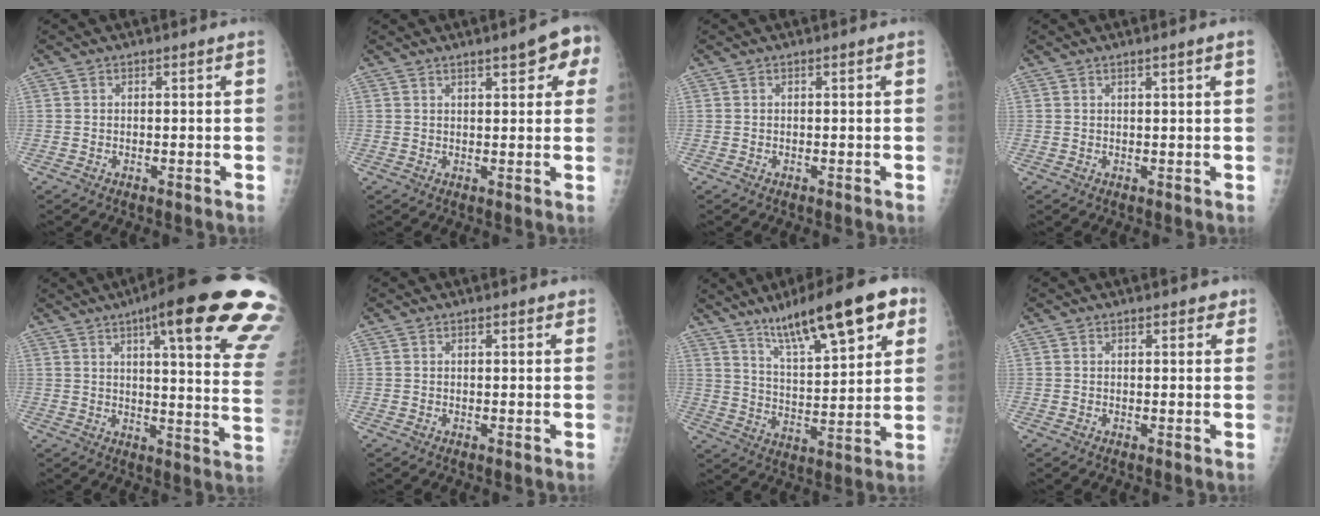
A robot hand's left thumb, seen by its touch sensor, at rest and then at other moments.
{"total": 6.7, "force": [3.3, 2.0, 5.5], "torque": [-0.051, -0.003, 0.038]}
{"total": 0.0}
{"total": 2.0, "force": [1.2, -0.2, 1.6], "torque": [-0.029, -0.001, 0.020]}
{"total": 26.5, "force": [14.9, 4.6, 21.3], "torque": [-0.227, -0.036, 0.186]}
{"total": 1.2, "force": [0.9, 0.4, 0.7], "torque": [-0.007, -0.002, 0.010]}
{"total": 19.3, "force": [11.3, 5.1, 14.8], "torque": [-0.199, -0.033, 0.184]}
{"total": 1.9, "force": [1.4, 1.0, 0.9], "torque": [0.006, -0.004, 0.011]}